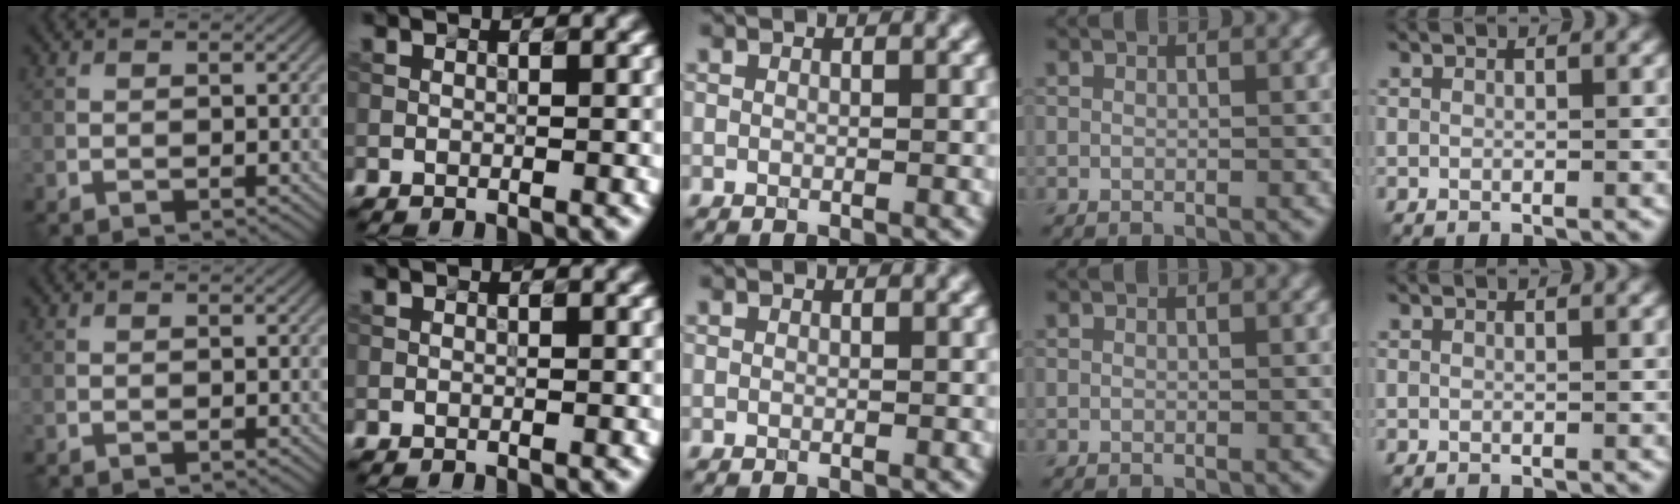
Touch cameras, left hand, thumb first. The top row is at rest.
{}